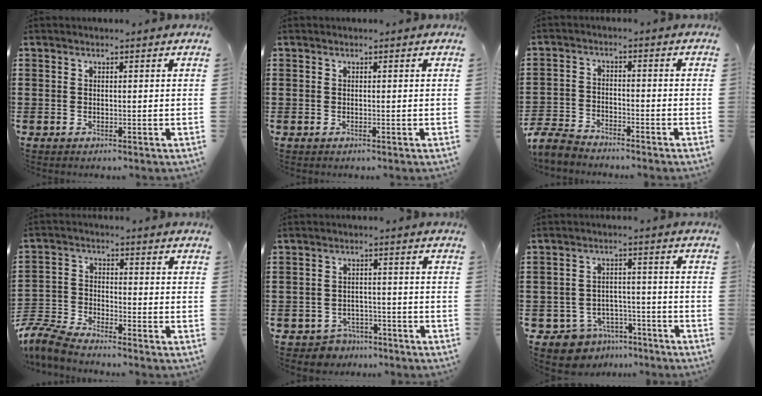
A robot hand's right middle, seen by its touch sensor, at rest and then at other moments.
{"total": 0.0}
{"total": 4.5, "force": [-4.4, 0.9, 0.9], "torque": [-0.045, -0.004, -0.098]}
{"total": 6.6, "force": [-6.3, 0.8, 1.7], "torque": [-0.056, -0.002, -0.130]}
{"total": 3.1, "force": [-2.9, 1.1, -0.2], "torque": [-0.008, 0.003, -0.064]}
{"total": 5.6, "force": [-5.1, 2.3, 0.4], "torque": [-0.027, 0.014, -0.106]}